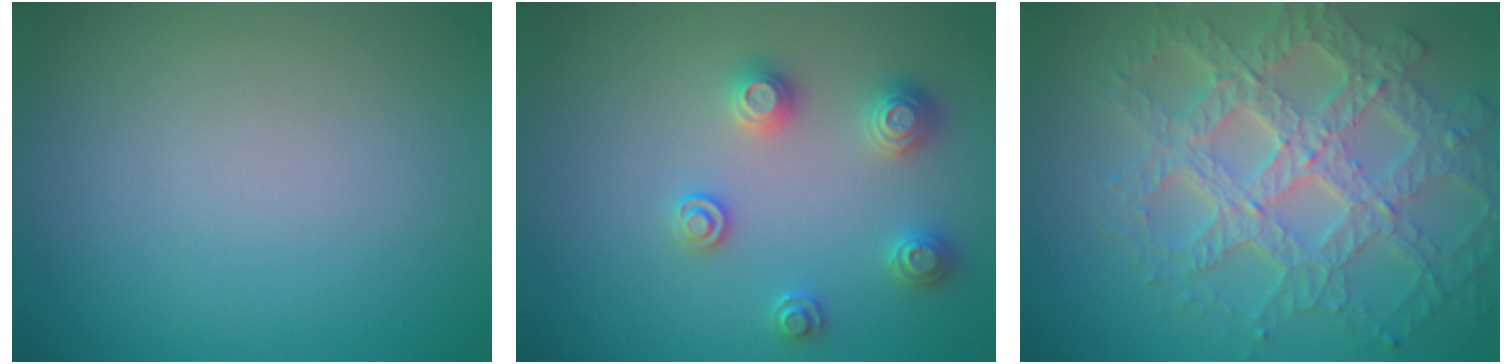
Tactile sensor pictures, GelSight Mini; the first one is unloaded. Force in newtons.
{"total": 2.8, "press": 2.8, "slide": 0.5}
{"total": 7.9, "press": 5.7, "slide": 5.6}